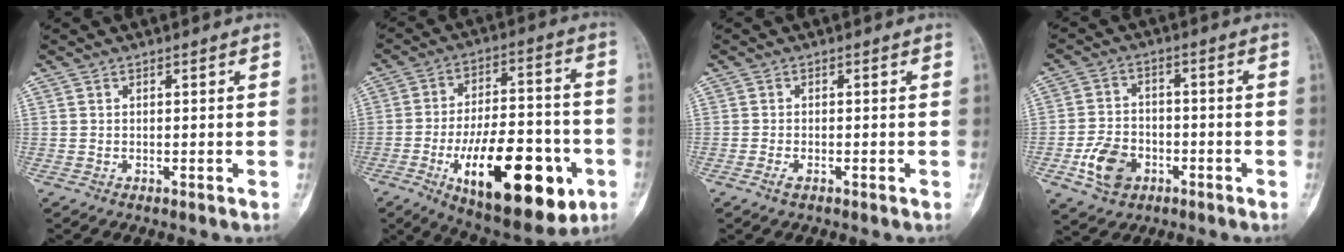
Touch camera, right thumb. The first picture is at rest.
{"total": 24.9, "force": [-9.3, 10.6, 20.6], "torque": [-0.287, 0.030, -0.130]}
{"total": 1.2, "force": [-0.8, 0.5, 0.8], "torque": [-0.021, 0.001, -0.016]}
{"total": 8.6, "force": [-3.5, 6.2, 4.9], "torque": [-0.076, 0.016, -0.060]}